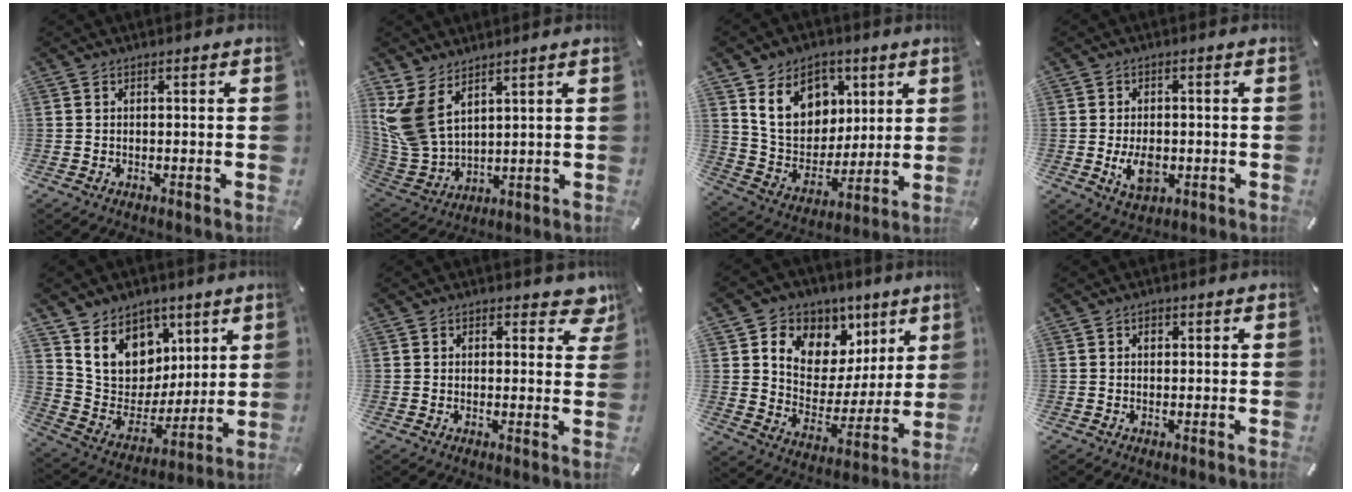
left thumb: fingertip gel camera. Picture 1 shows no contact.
{"total": 12.5, "force": [6.6, 7.4, 7.7], "torque": [-0.198, -0.028, 0.125]}
{"total": 15.6, "force": [6.4, 12.5, 6.7], "torque": [-0.115, -0.020, 0.129]}
{"total": 6.2, "force": [-1.2, 4.0, 4.6], "torque": [-0.087, -0.008, -0.025]}
{"total": 14.2, "force": [6.9, 11.6, 4.4], "torque": [-0.078, -0.051, 0.142]}
{"total": 4.5, "force": [2.6, 2.8, 2.4], "torque": [-0.013, -0.010, 0.039]}
{"total": 9.9, "force": [5.3, 8.1, 2.1], "torque": [-0.032, -0.057, 0.099]}
{"total": 0.9, "force": [0.2, 0.7, 0.4], "torque": [-0.001, 0.000, 0.001]}